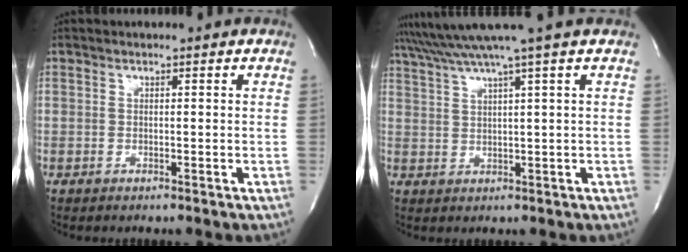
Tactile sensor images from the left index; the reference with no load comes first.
{"total": 7.4, "force": [5.8, -2.9, 3.5], "torque": [-0.064, 0.012, 0.099]}